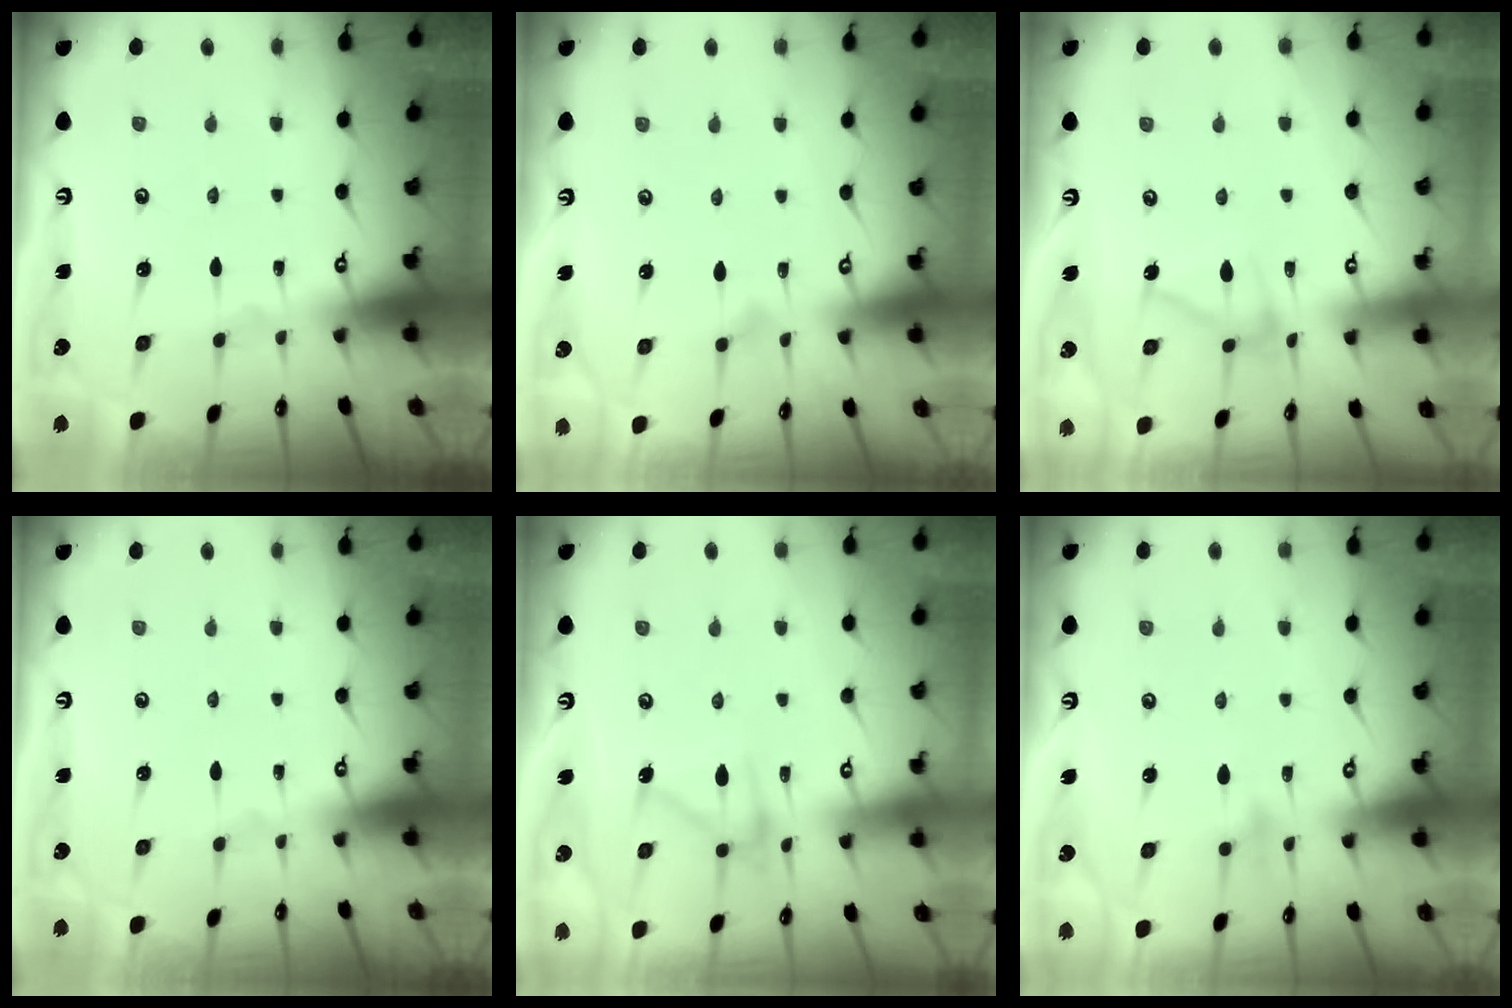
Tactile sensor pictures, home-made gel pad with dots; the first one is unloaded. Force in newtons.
{"total": 7.1, "press": 7.0, "slide": 1.1}
{"total": 13.1, "press": 13.1, "slide": 0.5}
{"total": 0.0}
{"total": 13.6, "press": 13.6, "slide": 0.7}
{"total": 9.1, "press": 9.0, "slide": 1.7}